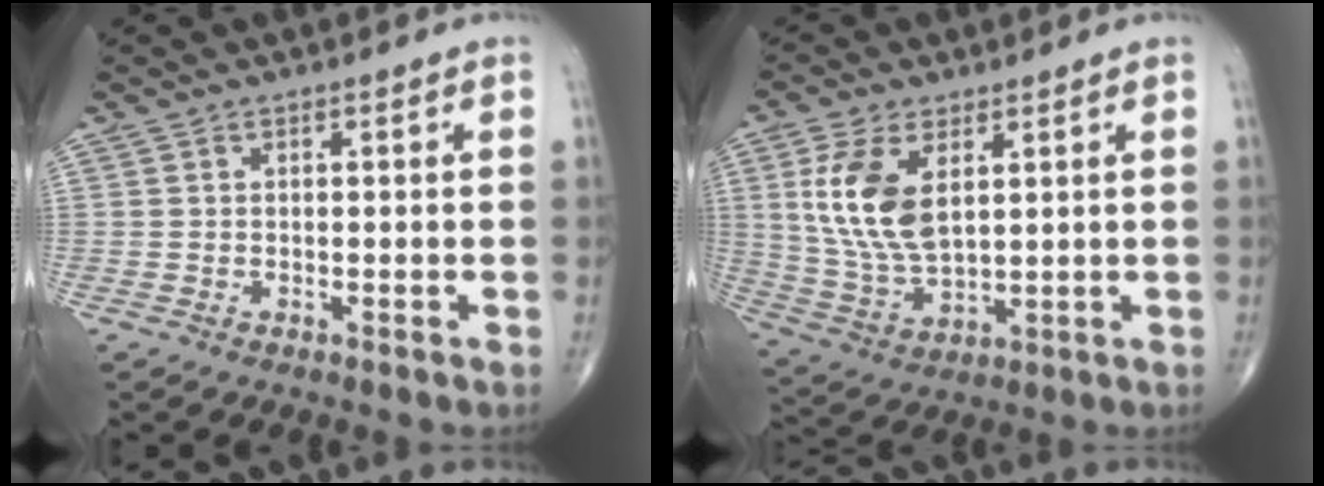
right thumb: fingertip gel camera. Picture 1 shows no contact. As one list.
[{"total": 12.5, "force": [3.7, 6.6, 10.0], "torque": [-0.203, -0.014, 0.084]}]